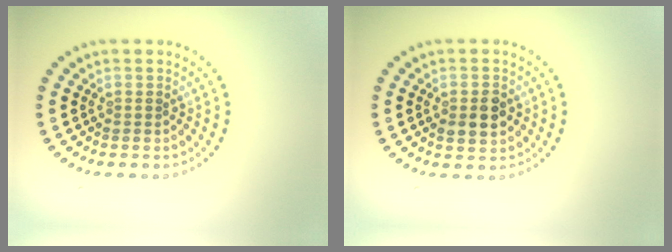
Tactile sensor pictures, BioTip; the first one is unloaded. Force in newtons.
{"total": 3.0, "press": 3.0, "slide": 0.2}